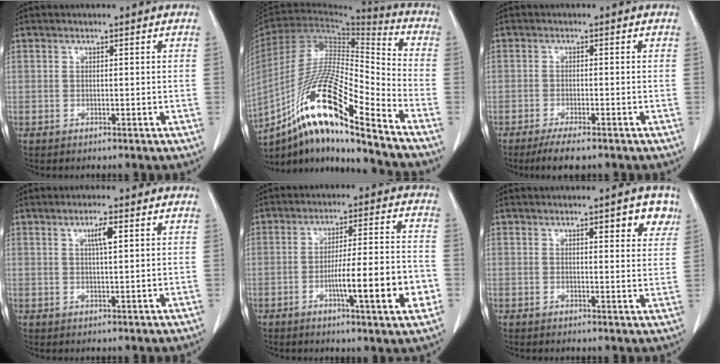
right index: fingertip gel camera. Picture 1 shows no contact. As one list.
[{"total": 19.9, "force": [-13.1, 1.2, 15.0], "torque": [-0.312, -0.015, -0.240]}, {"total": 4.7, "force": [-3.5, 0.7, 3.1], "torque": [-0.050, -0.011, -0.054]}, {"total": 2.8, "force": [1.1, 0.2, 2.6], "torque": [-0.045, -0.001, 0.018]}, {"total": 12.2, "force": [-3.7, 0.7, 11.7], "torque": [-0.175, 0.001, -0.054]}, {"total": 4.6, "force": [2.7, 1.3, 3.5], "torque": [-0.038, -0.001, 0.032]}]